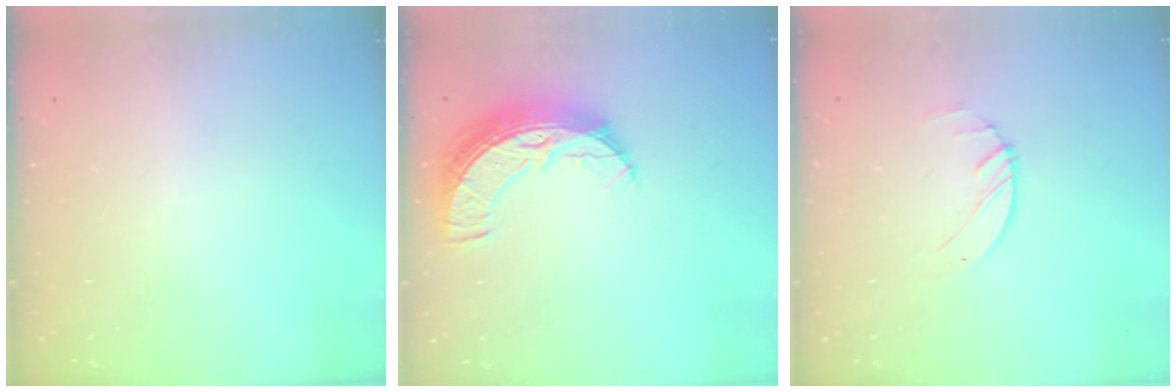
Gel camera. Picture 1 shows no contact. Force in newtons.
{"total": 9.9, "press": 9.9, "slide": 0.7}
{"total": 1.2, "press": 1.2, "slide": 0.2}